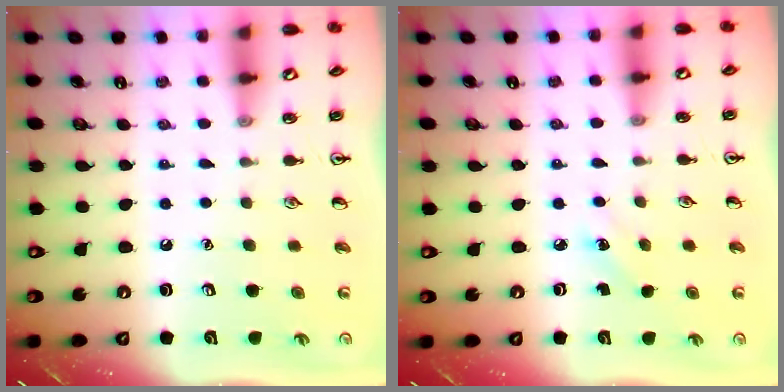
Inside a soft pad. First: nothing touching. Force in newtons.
{"total": 2.8, "press": 2.6, "slide": 1.0}